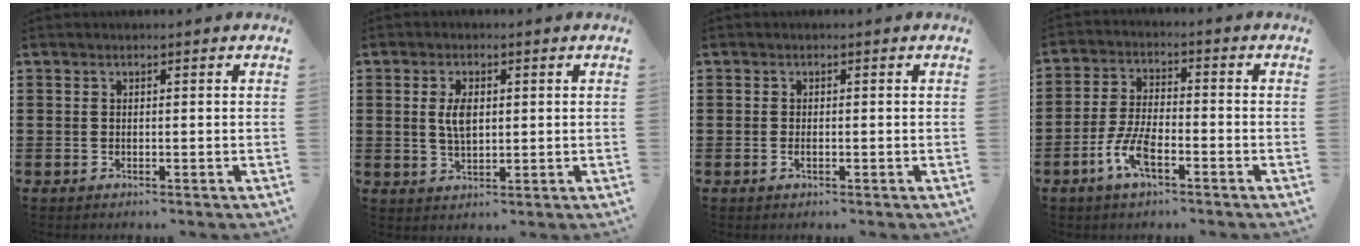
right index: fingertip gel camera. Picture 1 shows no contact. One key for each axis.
{"total": 4.3, "fx": 0.6, "fy": 2.0, "fz": 3.7, "tx": -0.076, "ty": 0.009, "tz": 0.009}
{"total": 0.8, "fx": -0.3, "fy": 0.2, "fz": 0.7, "tx": -0.016, "ty": -0.008, "tz": -0.003}
{"total": 6.6, "fx": -3.4, "fy": 2.3, "fz": 5.2, "tx": -0.127, "ty": -0.009, "tz": -0.068}